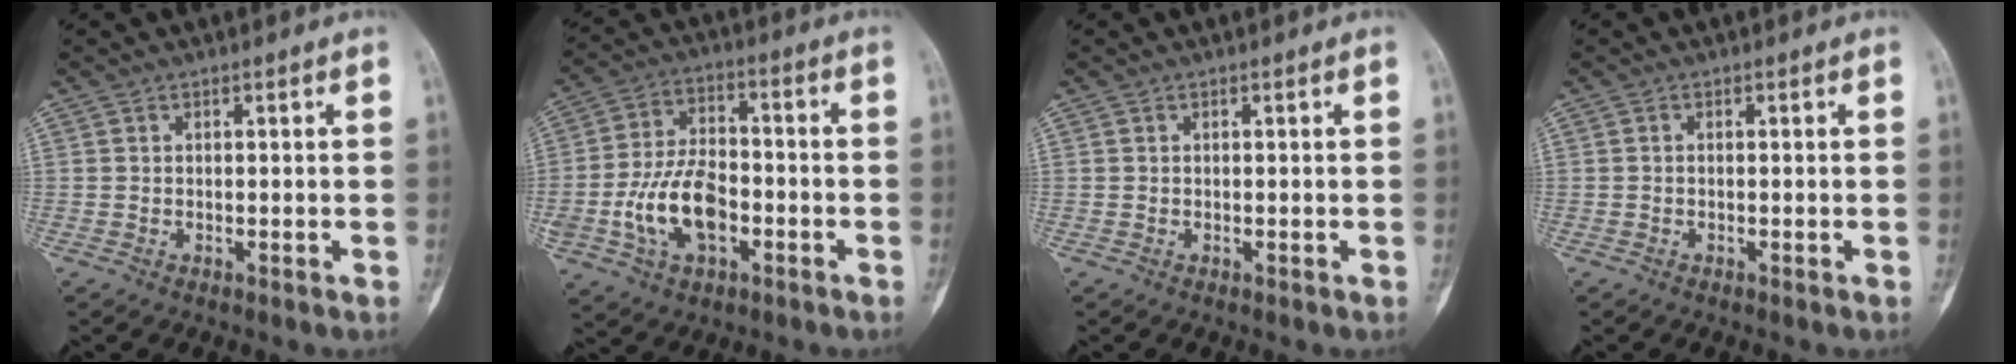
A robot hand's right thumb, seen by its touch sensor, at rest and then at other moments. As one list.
[{"total": 13.5, "force": [-3.6, 8.1, 10.1], "torque": [-0.180, 0.028, -0.061]}, {"total": 0.0}, {"total": 0.0}]